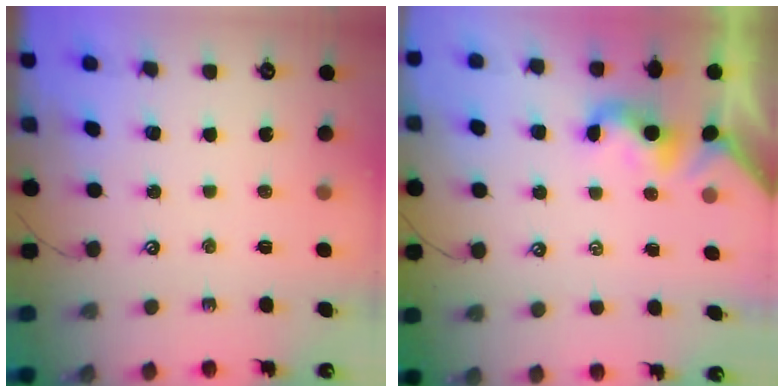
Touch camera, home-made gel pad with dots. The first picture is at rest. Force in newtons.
{"total": 2.0, "press": 1.9, "slide": 0.4}